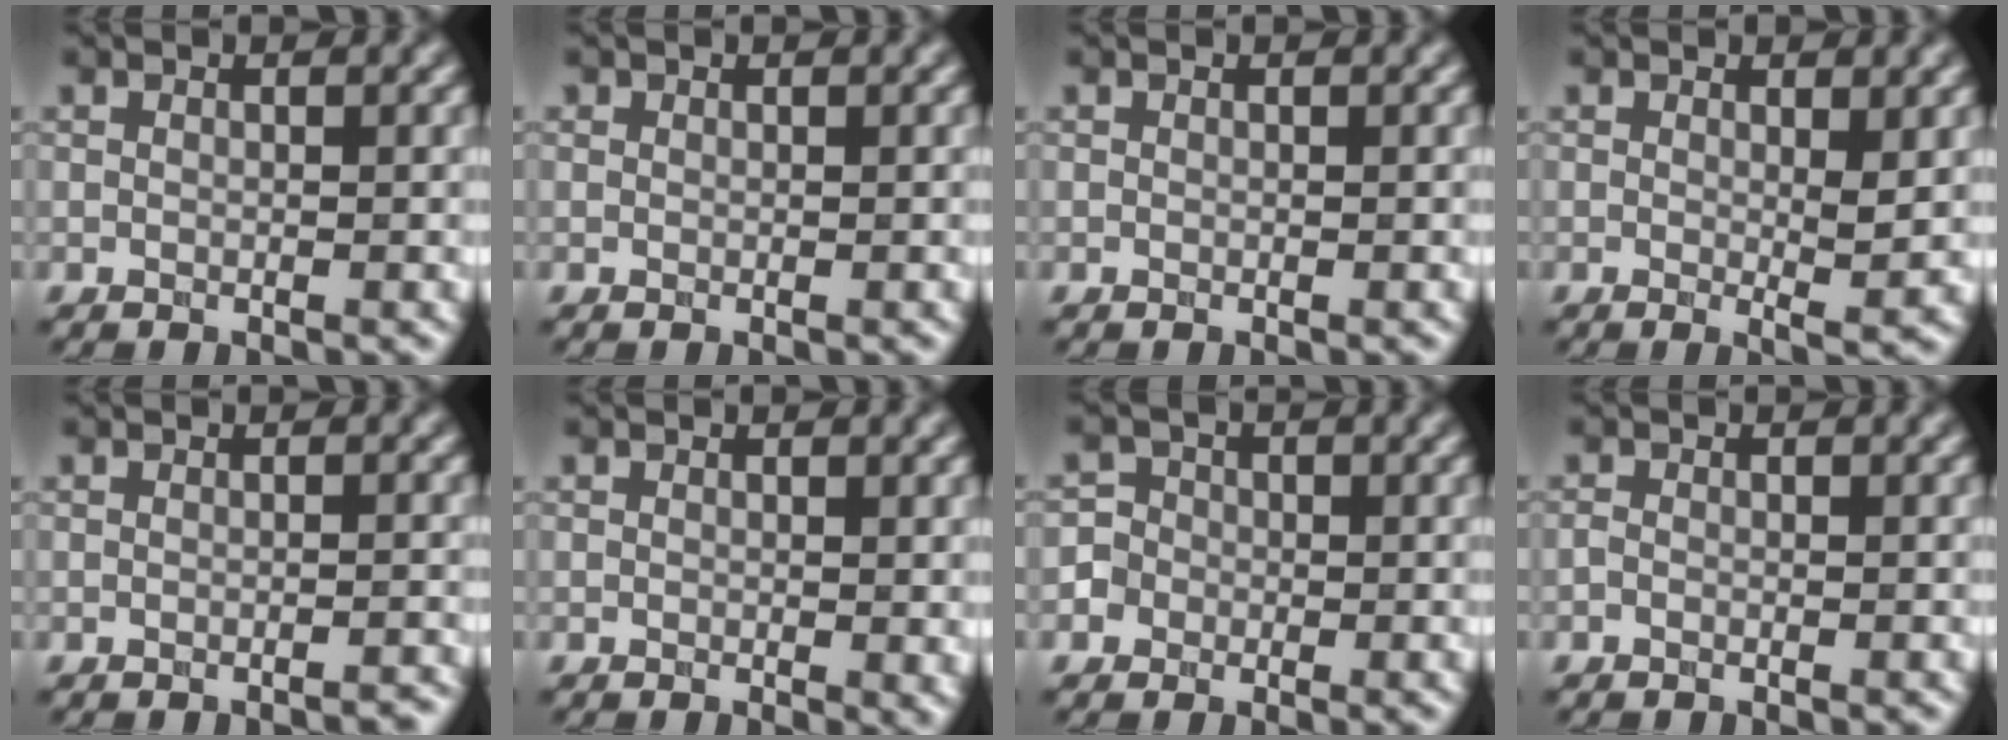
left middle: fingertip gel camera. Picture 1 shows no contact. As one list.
[{"total": 0.0}, {"total": 0.0}, {"total": 2.2, "force": [0.3, 0.4, 2.1], "torque": [-0.031, -0.012, 0.007]}, {"total": 1.3, "force": [-1.1, 0.3, 0.5], "torque": [0.003, 0.004, -0.019]}, {"total": 1.0, "force": [0.0, 0.4, 0.9], "torque": [-0.012, -0.006, 0.000]}, {"total": 3.3, "force": [-1.3, 3.0, 0.5], "torque": [0.012, 0.008, -0.038]}, {"total": 0.6, "force": [-0.3, 0.4, 0.2], "torque": [-0.006, -0.002, -0.009]}]